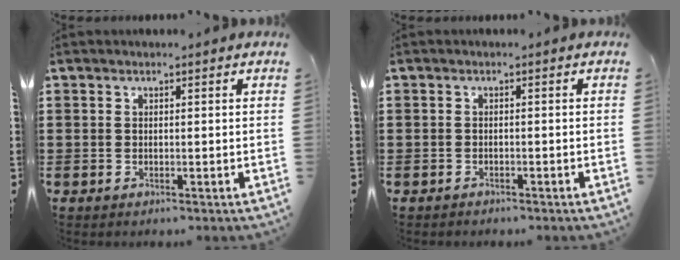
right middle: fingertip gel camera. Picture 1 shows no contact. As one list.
[{"total": 0.8, "force": [-0.8, 0.2, -0.1], "torque": [0.000, 0.001, -0.017]}]